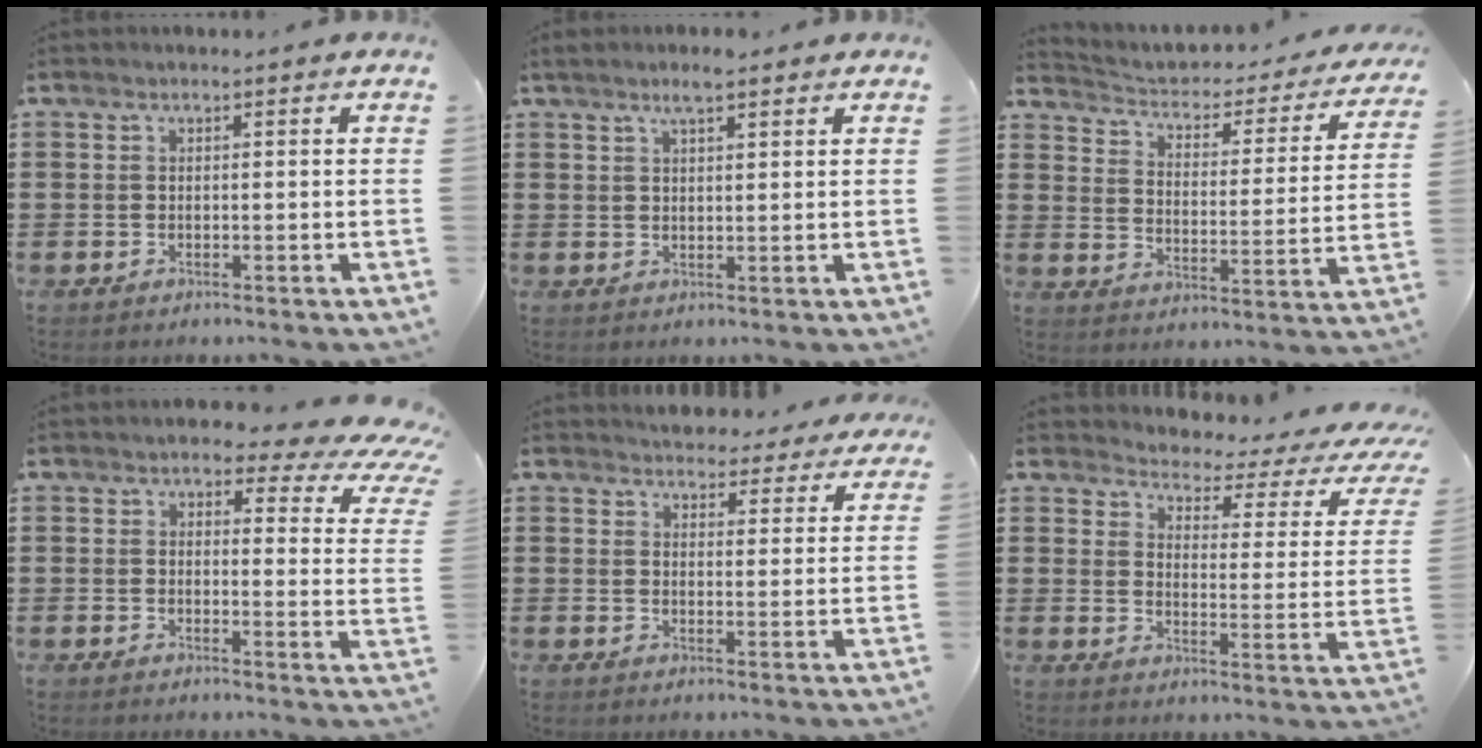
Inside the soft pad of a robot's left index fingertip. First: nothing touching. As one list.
[{"total": 3.2, "force": [2.1, 0.3, 2.4], "torque": [-0.049, 0.002, 0.037]}, {"total": 2.0, "force": [1.5, 0.9, 0.9], "torque": [-0.034, -0.026, 0.015]}, {"total": 4.2, "force": [2.9, 1.4, 2.6], "torque": [-0.052, -0.022, 0.043]}, {"total": 3.8, "force": [3.8, 0.3, 0.1], "torque": [-0.011, -0.029, 0.066]}, {"total": 2.7, "force": [2.1, 0.7, 1.5], "torque": [-0.039, -0.027, 0.024]}]